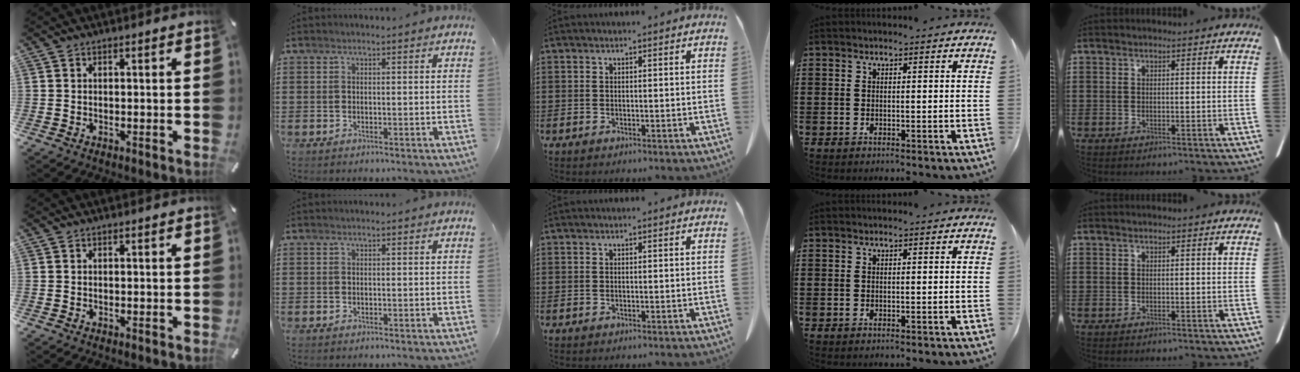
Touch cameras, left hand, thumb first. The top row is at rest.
{}